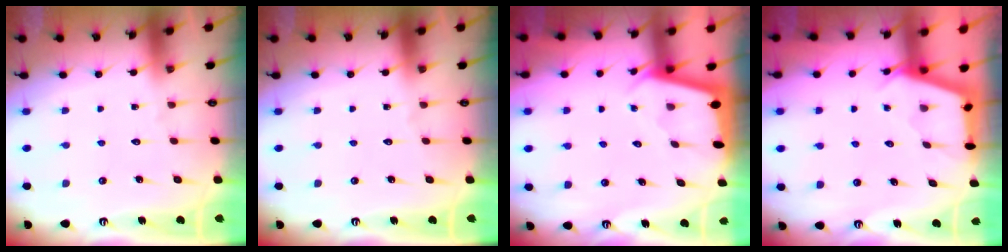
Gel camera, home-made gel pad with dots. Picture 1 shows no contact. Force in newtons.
{"total": 0.0}
{"total": 2.2, "press": 2.2, "slide": 0.2}
{"total": 2.8, "press": 2.7, "slide": 0.3}